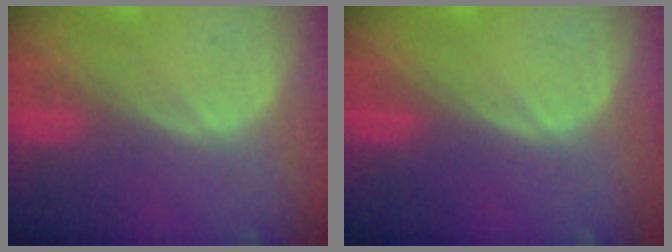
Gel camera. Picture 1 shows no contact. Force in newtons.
{"total": 0.0}